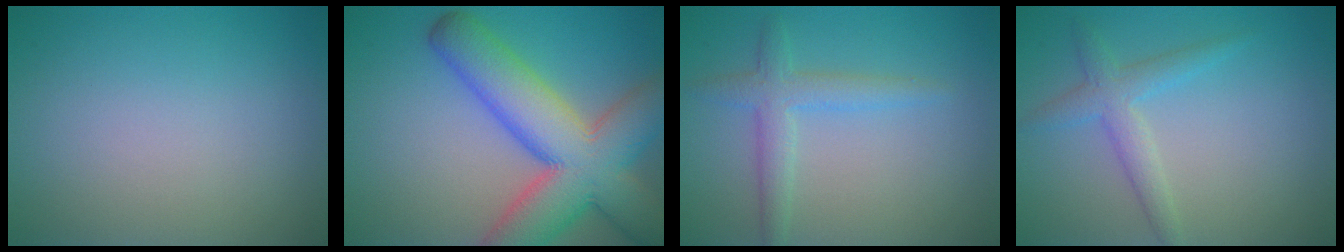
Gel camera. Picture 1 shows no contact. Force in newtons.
{"total": 11.5, "press": 11.5, "slide": 0.6}
{"total": 2.8, "press": 2.8, "slide": 0.1}
{"total": 2.7, "press": 2.7, "slide": 0.1}